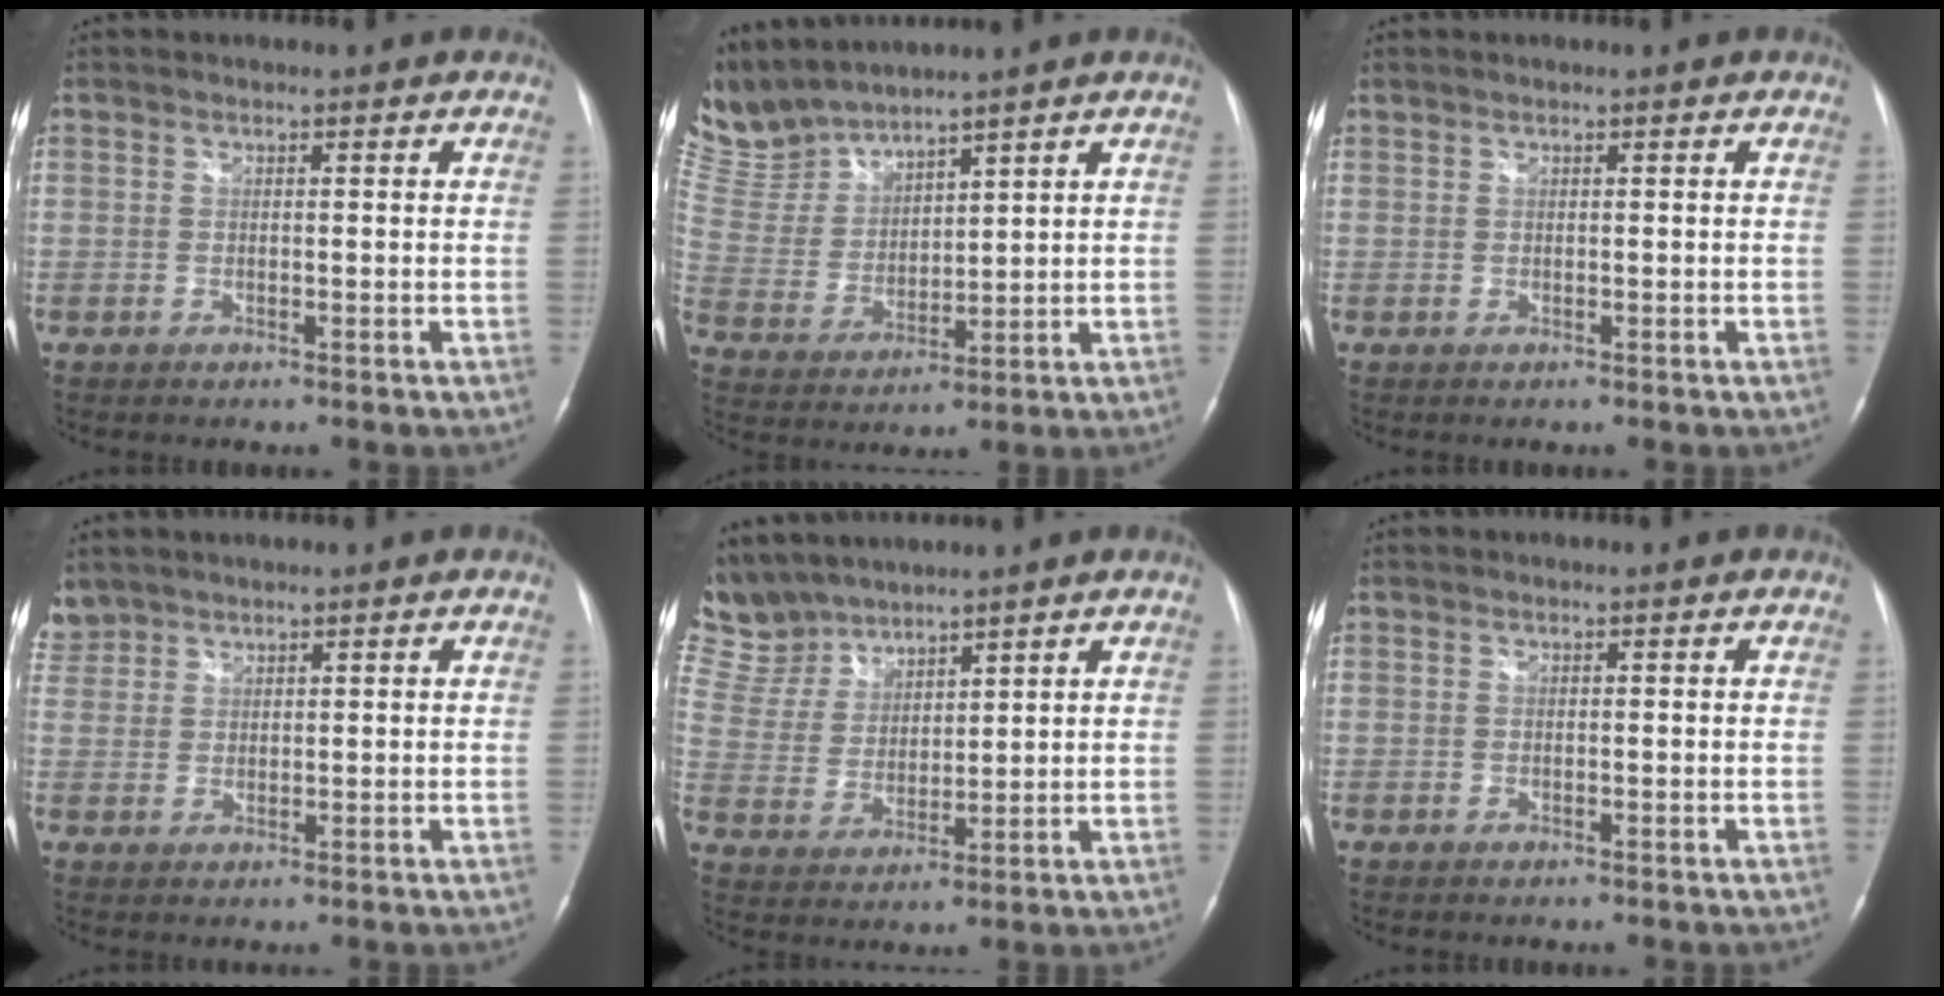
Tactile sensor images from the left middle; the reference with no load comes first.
{"total": 10.8, "force": [10.6, 1.0, 1.8], "torque": [-0.069, 0.011, 0.237]}
{"total": 0.0}
{"total": 3.4, "force": [3.0, 1.6, -0.2], "torque": [0.002, 0.013, 0.063]}
{"total": 11.1, "force": [10.3, 3.8, 1.6], "torque": [-0.054, 0.020, 0.222]}
{"total": 0.0}